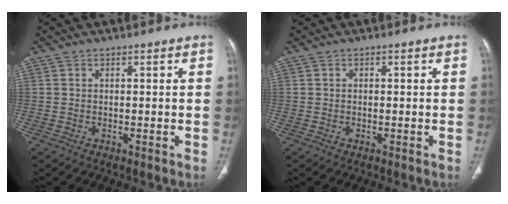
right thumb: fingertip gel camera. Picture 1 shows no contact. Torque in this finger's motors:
{"motor_torque": [-0.14, 0.14, -0.32, 0.16, -0.06]}